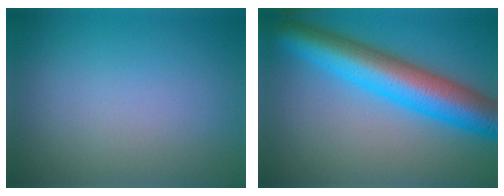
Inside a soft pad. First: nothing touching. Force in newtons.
{"total": 9.5, "press": 9.5, "slide": 0.2}